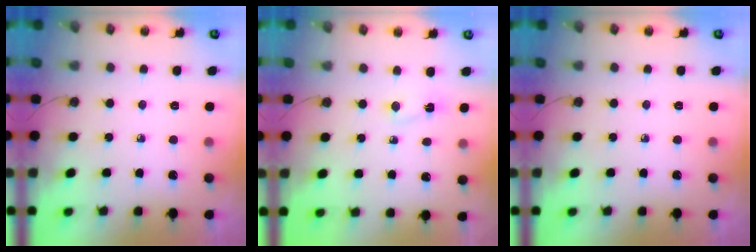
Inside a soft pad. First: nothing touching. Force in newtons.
{"total": 2.4, "press": 2.4, "slide": 0.5}
{"total": 0.0}